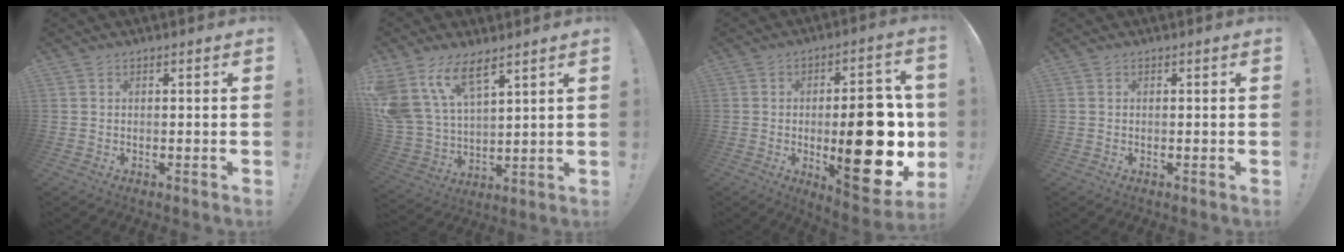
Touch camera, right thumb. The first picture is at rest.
{"total": 14.5, "force": [9.7, 7.0, 8.2], "torque": [-0.191, -0.061, 0.182]}
{"total": 25.3, "force": [-2.3, 9.8, 23.2], "torque": [-0.325, -0.008, -0.022]}
{"total": 0.0}